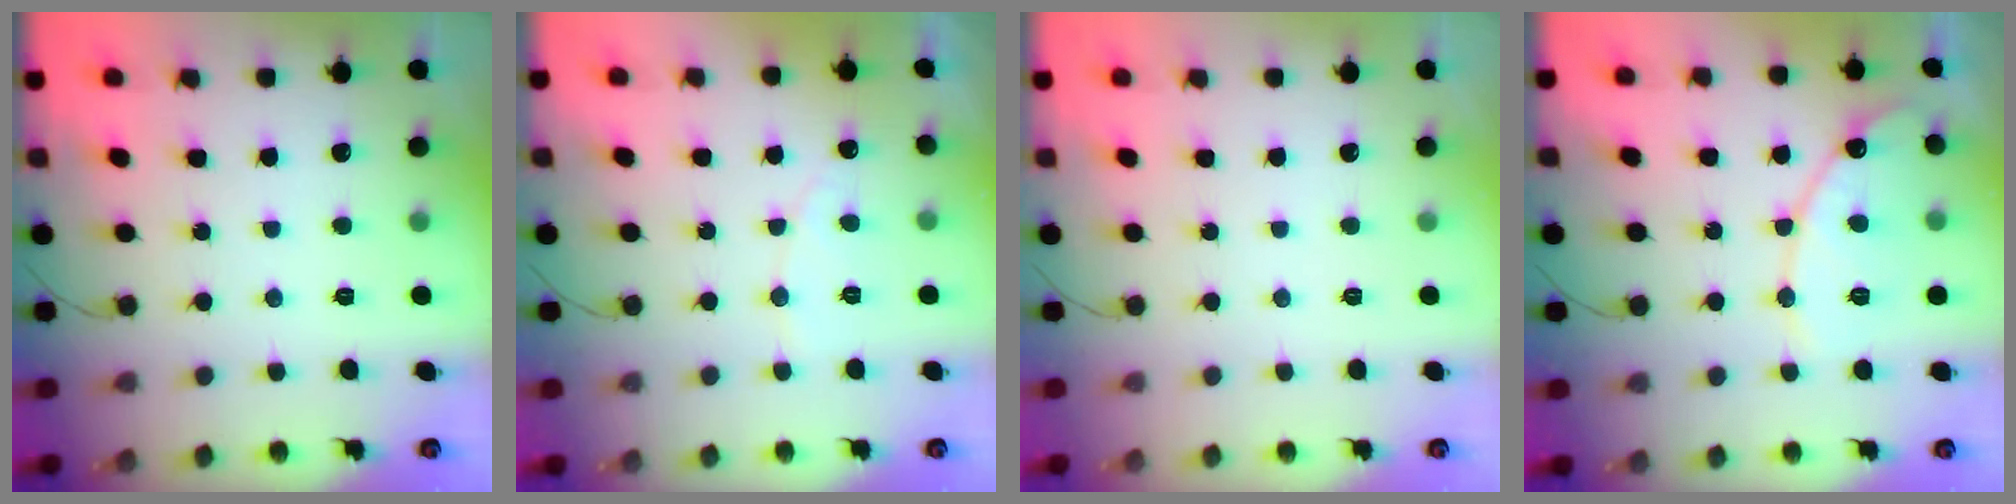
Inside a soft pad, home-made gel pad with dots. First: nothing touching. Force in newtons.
{"total": 4.1, "press": 4.1, "slide": 0.3}
{"total": 0.0}
{"total": 13.0, "press": 12.9, "slide": 1.1}